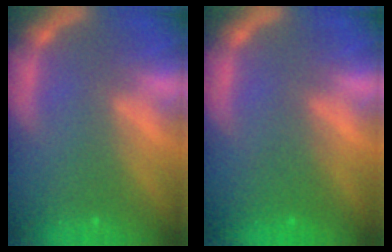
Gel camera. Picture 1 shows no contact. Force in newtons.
{"total": 1.9}